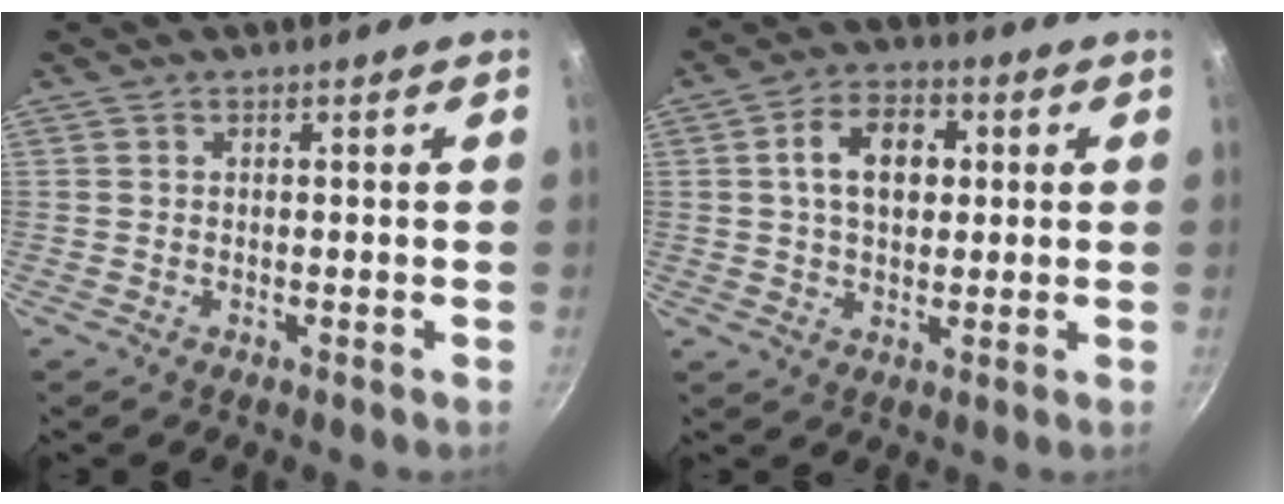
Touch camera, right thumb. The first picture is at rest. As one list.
[{"total": 9.5, "force": [1.7, 6.4, 6.8], "torque": [-0.092, 0.011, 0.019]}]